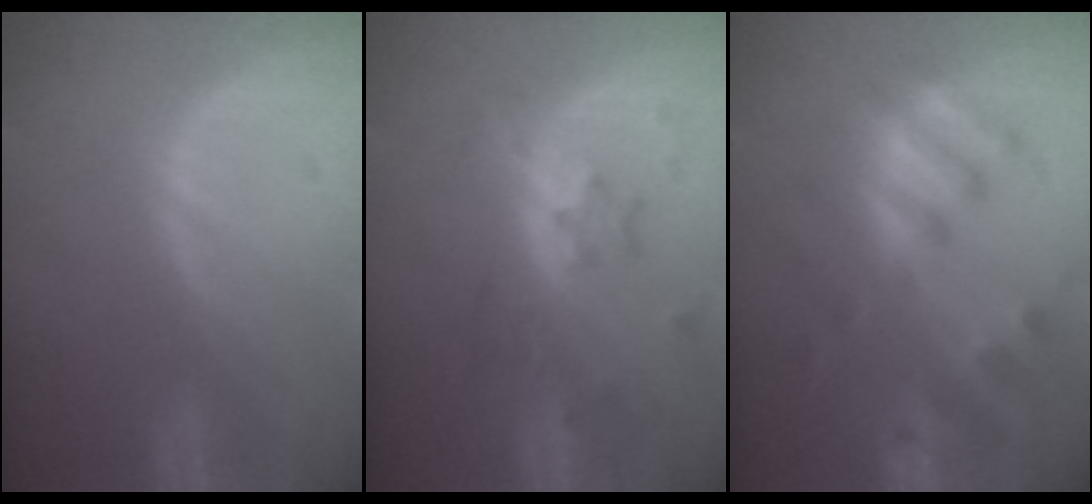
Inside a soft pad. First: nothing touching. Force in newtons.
{"total": 6.0, "press": 5.8, "slide": 1.6}
{"total": 7.5, "press": 7.4, "slide": 1.1}